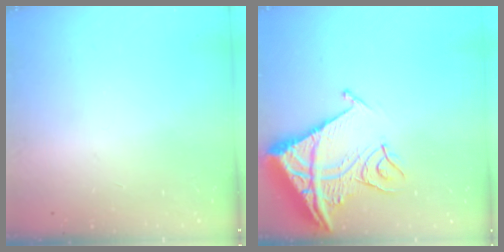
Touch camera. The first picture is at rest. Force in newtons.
{"total": 15.9, "press": 15.8, "slide": 1.8}